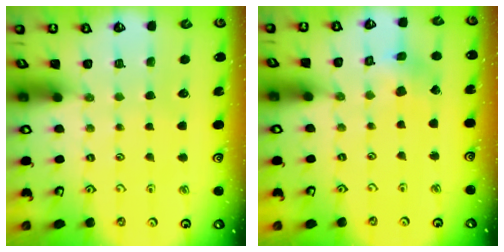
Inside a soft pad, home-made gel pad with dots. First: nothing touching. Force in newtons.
{"total": 2.9, "press": 2.9, "slide": 0.3}